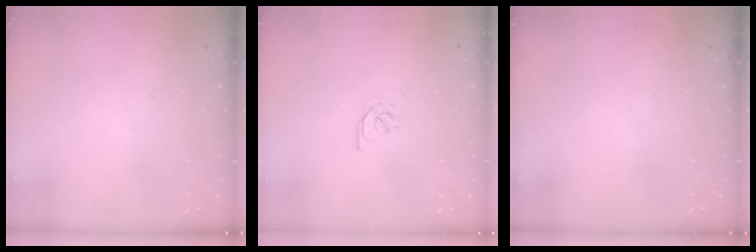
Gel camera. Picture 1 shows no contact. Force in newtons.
{"total": 2.1, "press": 2.0, "slide": 0.7}
{"total": 0.0}